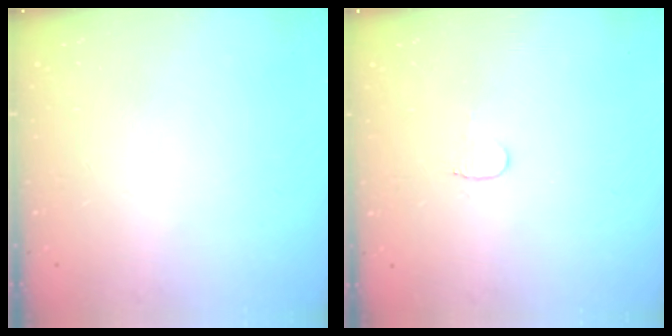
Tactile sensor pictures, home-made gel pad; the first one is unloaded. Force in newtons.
{"total": 3.5, "press": 3.5, "slide": 0.4}